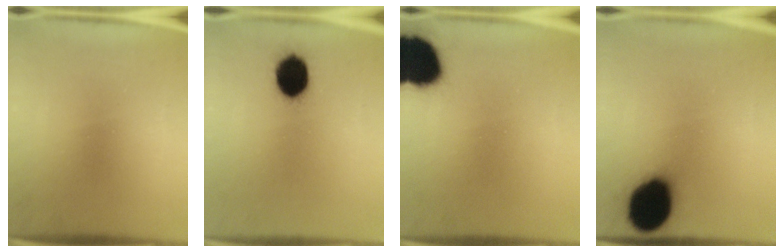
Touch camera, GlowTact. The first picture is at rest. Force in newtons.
{"total": 9.8}
{"total": 17.2}
{"total": 18.6}